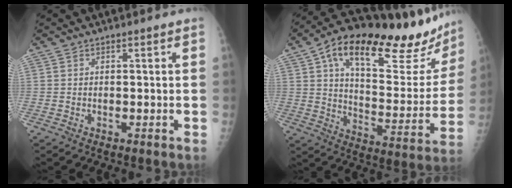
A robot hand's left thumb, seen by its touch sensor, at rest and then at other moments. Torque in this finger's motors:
{"motor_torque": [0.45, 0.58, 1.48, -1.29, 0.25]}